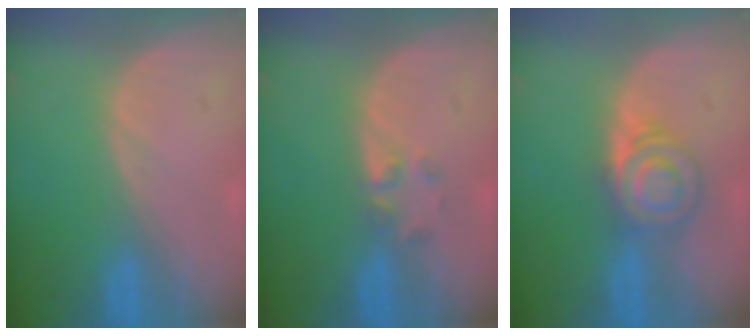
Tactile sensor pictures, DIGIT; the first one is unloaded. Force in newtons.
{"total": 2.0, "press": 1.9, "slide": 0.8}
{"total": 6.0, "press": 5.8, "slide": 1.2}